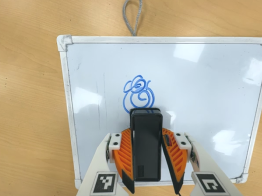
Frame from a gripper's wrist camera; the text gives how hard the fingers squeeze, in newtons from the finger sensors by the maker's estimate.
{"total": 6.1, "left": 5.0, "right": 7.2}